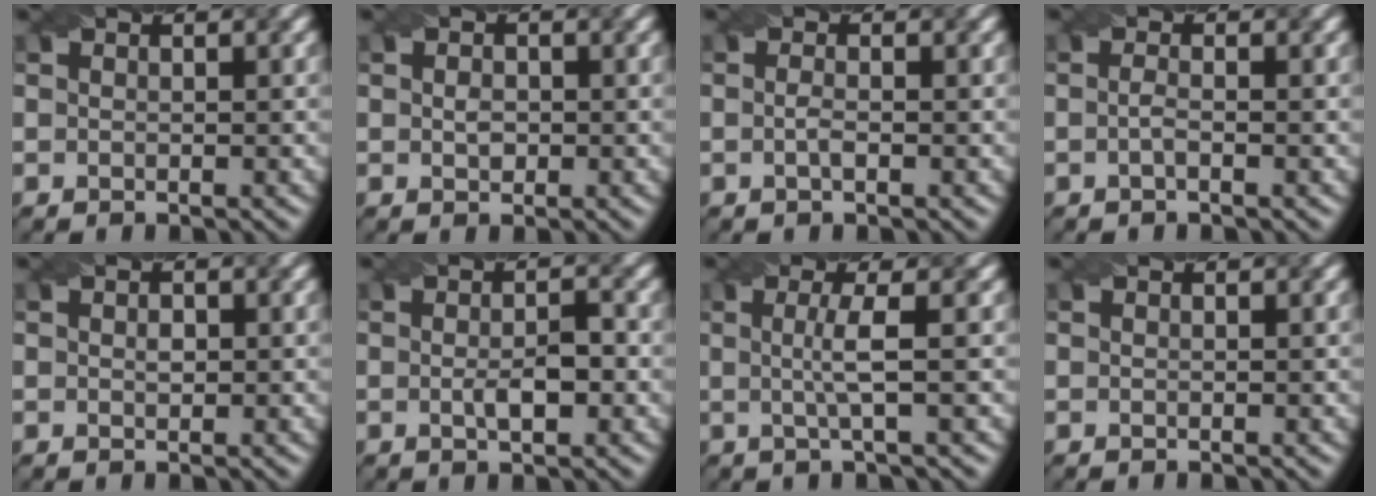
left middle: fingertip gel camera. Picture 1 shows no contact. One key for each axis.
{"total": 1.2, "fx": -0.1, "fy": 0.9, "fz": 0.8, "tx": -0.018, "ty": 0.000, "tz": -0.001}
{"total": 1.1, "fx": -0.3, "fy": 0.2, "fz": 1.0, "tx": -0.021, "ty": 0.000, "tz": -0.006}
{"total": 1.0, "fx": -0.4, "fy": 0.2, "fz": 0.9, "tx": -0.019, "ty": -0.001, "tz": -0.008}
{"total": 0.8, "fx": 0.0, "fy": 0.5, "fz": 0.7, "tx": -0.010, "ty": 0.001, "tz": 0.001}
{"total": 2.7, "fx": -0.4, "fy": 0.8, "fz": 2.6, "tx": -0.048, "ty": -0.003, "tz": -0.005}
{"total": 3.0, "fx": 0.0, "fy": 0.5, "fz": 2.9, "tx": -0.057, "ty": 0.000, "tz": -0.004}
{"total": 0.0}